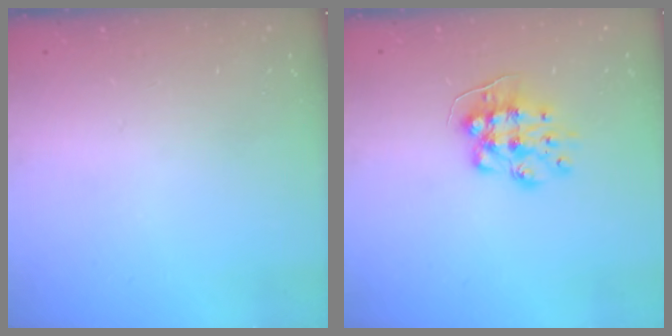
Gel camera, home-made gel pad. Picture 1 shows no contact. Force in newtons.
{"total": 8.7, "press": 8.7, "slide": 0.4}